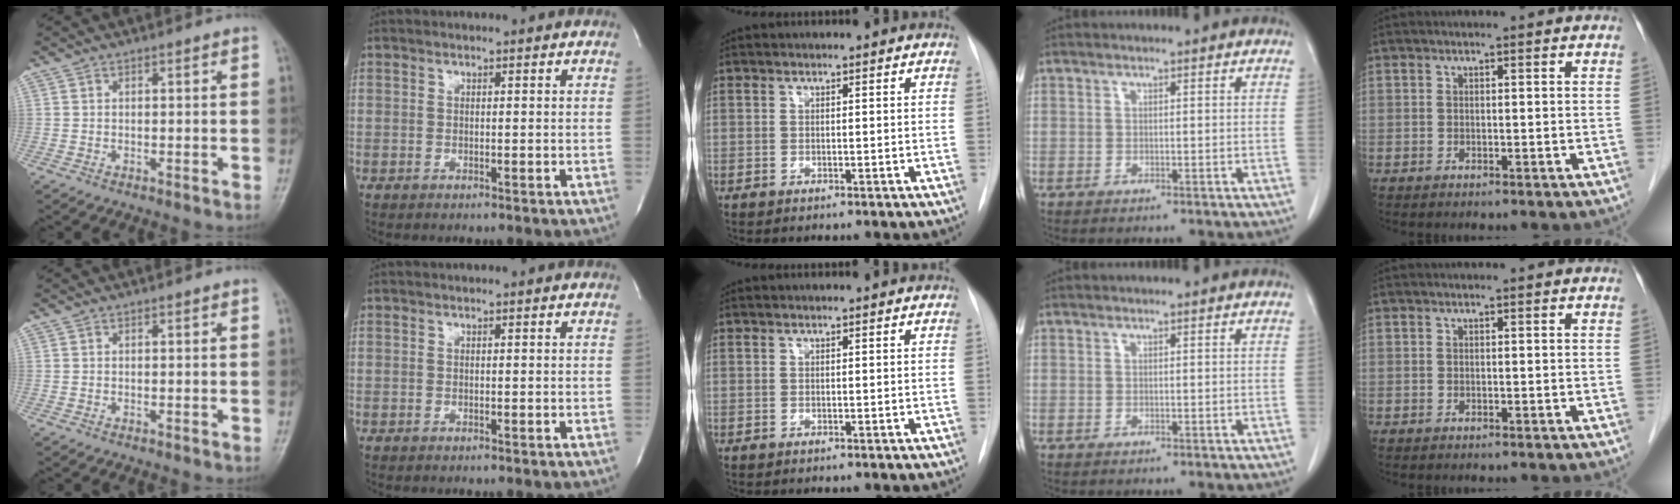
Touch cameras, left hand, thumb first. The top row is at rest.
{}